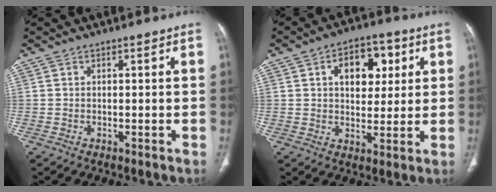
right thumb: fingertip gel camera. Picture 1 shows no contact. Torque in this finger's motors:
{"motor_torque": [0.23, 2.47, 1.12, 0.08, 0.04]}